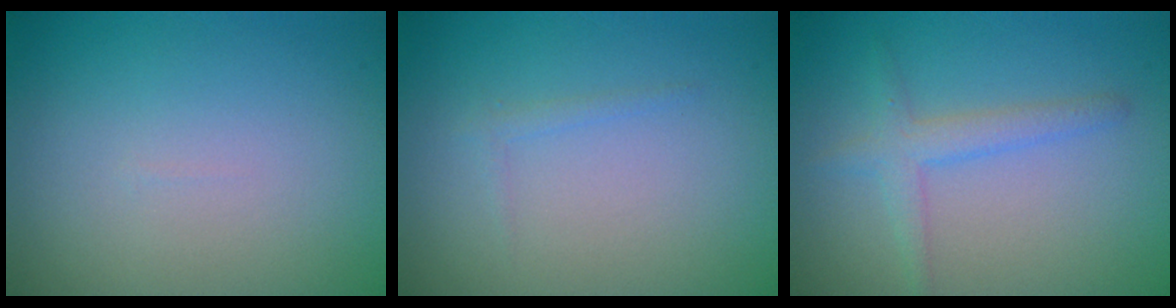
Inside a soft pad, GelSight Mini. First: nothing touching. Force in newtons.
{"total": 0.7, "press": 0.7, "slide": 0.0}
{"total": 2.3, "press": 2.3, "slide": 0.1}